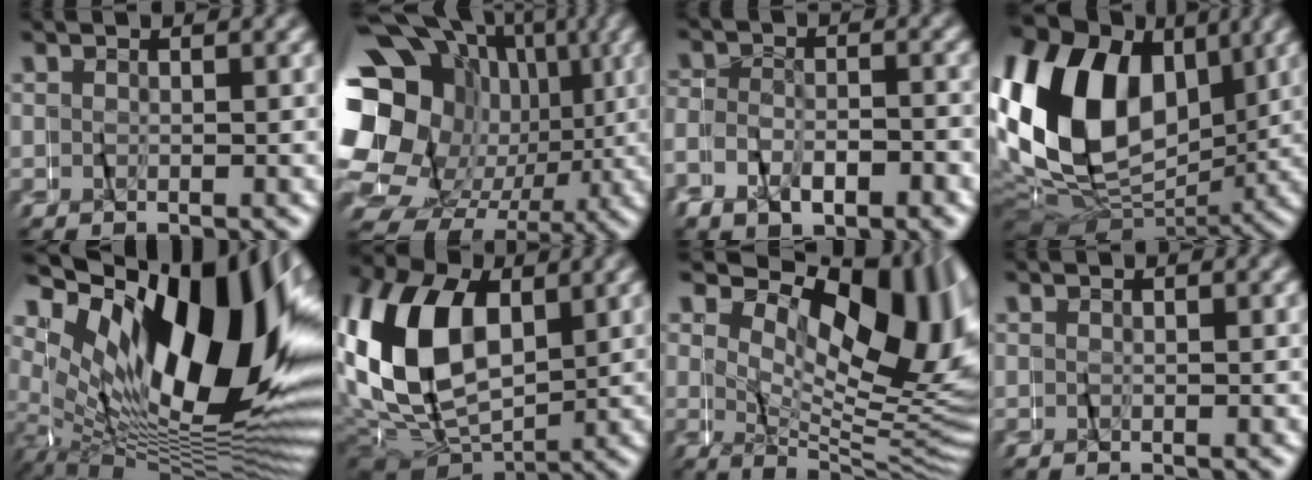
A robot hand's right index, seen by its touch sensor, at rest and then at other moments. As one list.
[{"total": 19.3, "force": [-0.1, 15.7, 11.2], "torque": [-0.232, -0.046, 0.001]}, {"total": 3.9, "force": [-2.6, 2.4, 1.6], "torque": [-0.021, 0.008, -0.056]}, {"total": 19.2, "force": [1.5, 14.3, 12.8], "torque": [-0.260, -0.016, 0.026]}, {"total": 21.1, "force": [3.2, 11.4, 17.5], "torque": [-0.246, 0.025, 0.039]}, {"total": 13.4, "force": [1.3, 9.5, 9.3], "torque": [-0.201, -0.014, 0.023]}, {"total": 14.9, "force": [4.3, 7.3, 12.3], "torque": [-0.143, 0.014, 0.059]}, {"total": 0.0}]